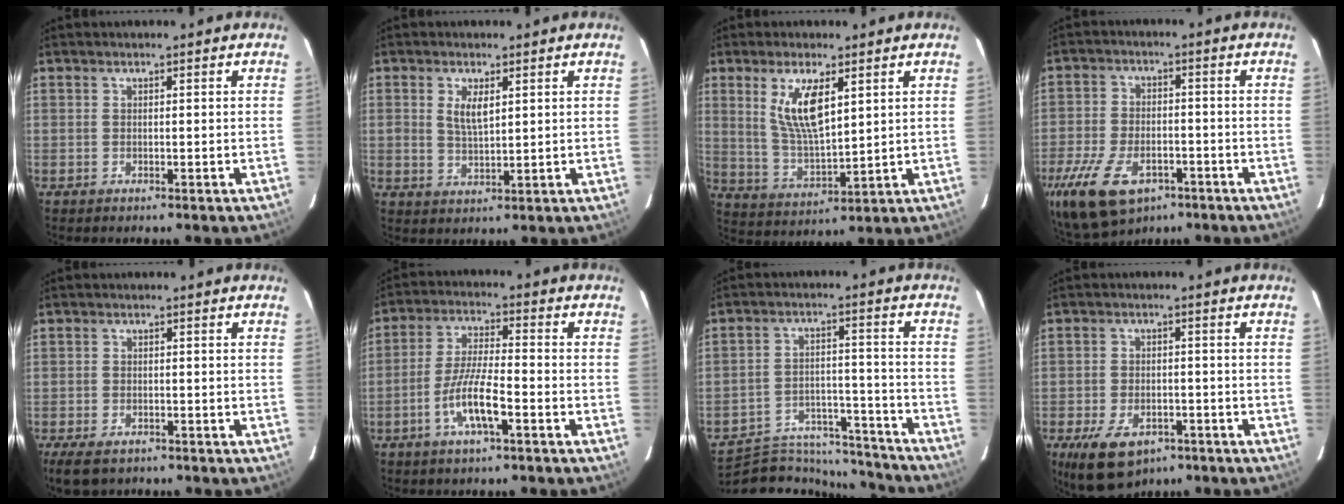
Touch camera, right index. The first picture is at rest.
{"total": 4.2, "force": [1.5, 1.8, 3.5], "torque": [-0.063, 0.000, 0.031]}
{"total": 9.9, "force": [3.9, 3.3, 8.4], "torque": [-0.160, -0.006, 0.087]}
{"total": 16.9, "force": [-9.5, 9.3, 10.5], "torque": [-0.248, -0.029, -0.162]}
{"total": 5.9, "force": [-4.2, 2.9, 3.1], "torque": [-0.078, -0.020, -0.073]}
{"total": 8.5, "force": [-4.0, 1.4, 7.4], "torque": [-0.149, -0.002, -0.075]}
{"total": 18.6, "force": [-17.5, 4.6, 4.2], "torque": [-0.086, 0.024, -0.251]}
{"total": 11.6, "force": [-7.0, 6.5, 6.7], "torque": [-0.152, -0.019, -0.110]}